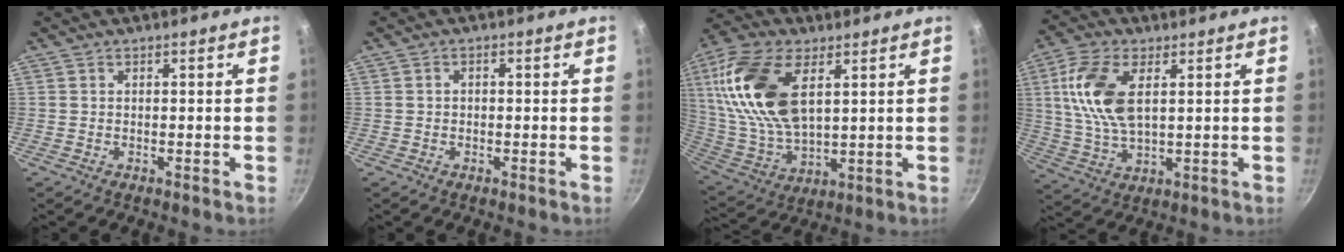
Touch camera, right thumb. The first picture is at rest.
{"total": 0.9, "force": [-0.1, 0.7, 0.6], "torque": [-0.010, 0.007, -0.003]}
{"total": 20.6, "force": [7.0, 10.9, 16.1], "torque": [-0.314, -0.023, 0.138]}
{"total": 12.8, "force": [3.4, 6.4, 10.5], "torque": [-0.207, -0.005, 0.069]}